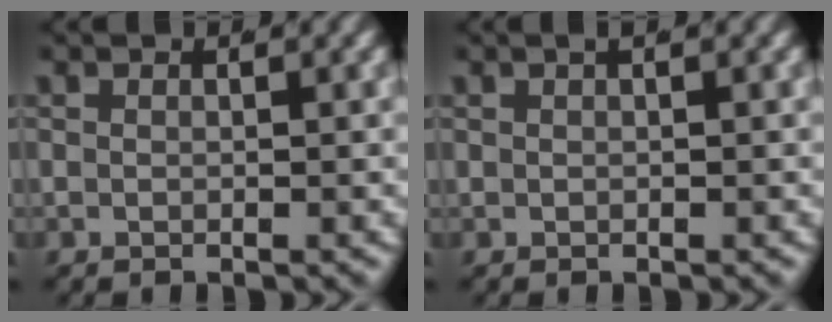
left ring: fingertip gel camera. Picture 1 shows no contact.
{"total": 0.6, "force": [0.4, 0.0, 0.5], "torque": [-0.004, 0.007, 0.007]}